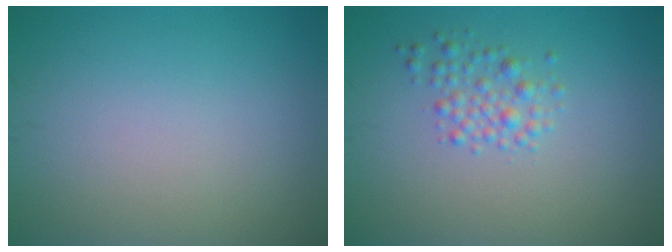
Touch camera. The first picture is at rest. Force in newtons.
{"total": 2.0, "press": 2.0, "slide": 0.0}